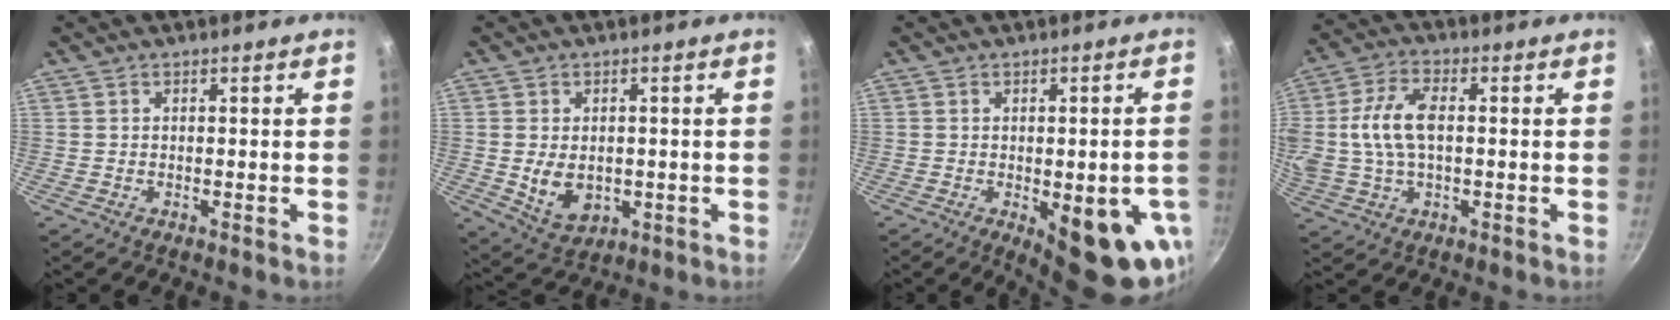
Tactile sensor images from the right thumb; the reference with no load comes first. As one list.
[{"total": 7.6, "force": [-0.6, 5.4, 5.3], "torque": [-0.078, -0.009, 0.007]}, {"total": 14.7, "force": [-4.4, 5.6, 12.8], "torque": [-0.122, -0.002, -0.043]}, {"total": 11.2, "force": [0.7, 6.2, 9.3], "torque": [-0.186, 0.019, 0.005]}]